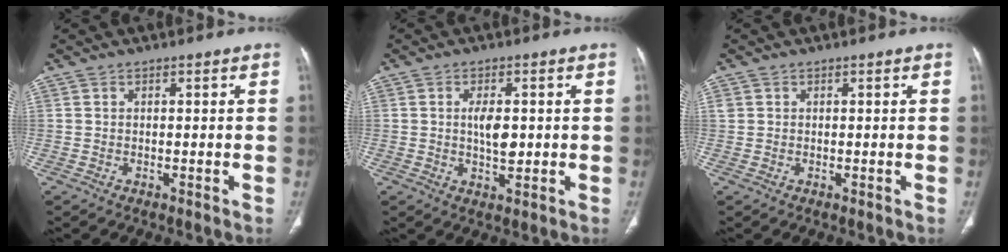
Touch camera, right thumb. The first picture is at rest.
{"total": 4.8, "force": [0.2, 2.3, 4.2], "torque": [-0.072, -0.005, 0.006]}
{"total": 0.8, "force": [0.3, 0.8, 0.2], "torque": [0.006, 0.003, 0.005]}